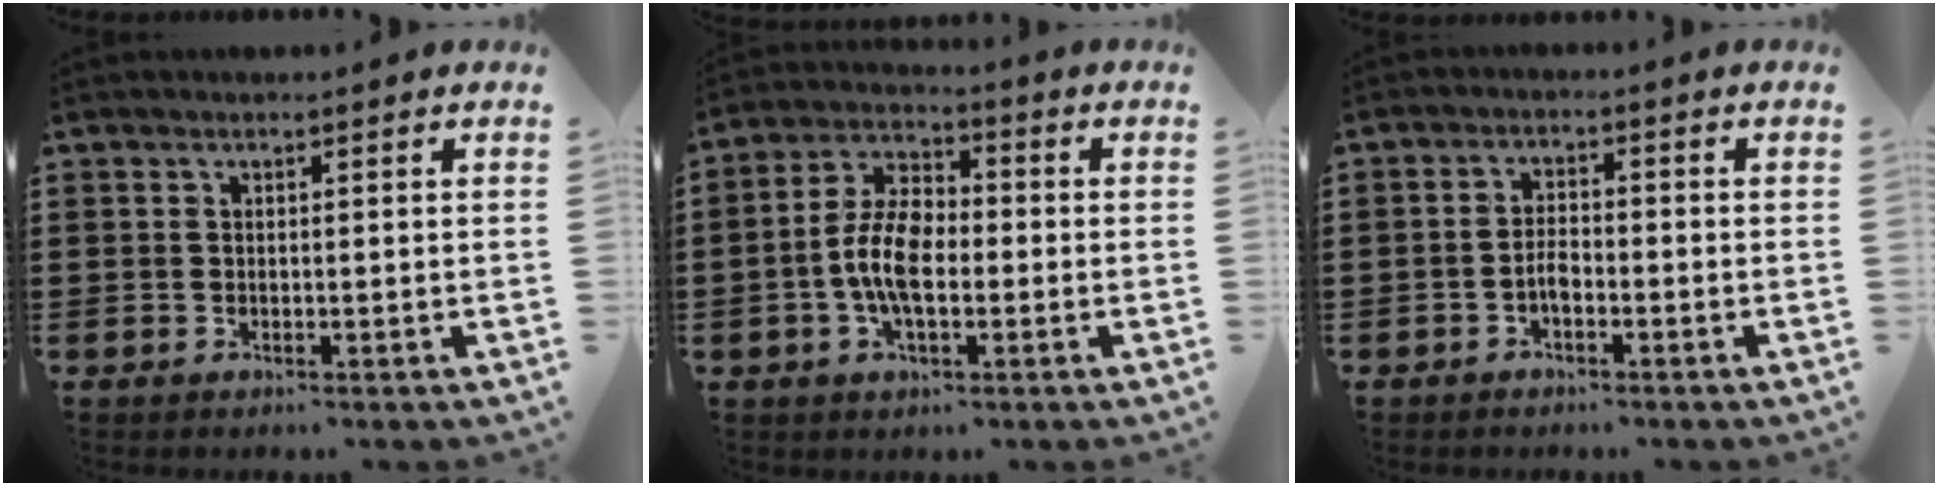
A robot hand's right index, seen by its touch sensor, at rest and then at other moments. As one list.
[{"total": 8.1, "force": [-1.5, 4.2, 6.7], "torque": [-0.152, 0.003, -0.034]}, {"total": 2.8, "force": [-1.2, 1.4, 2.0], "torque": [-0.047, 0.003, -0.026]}]